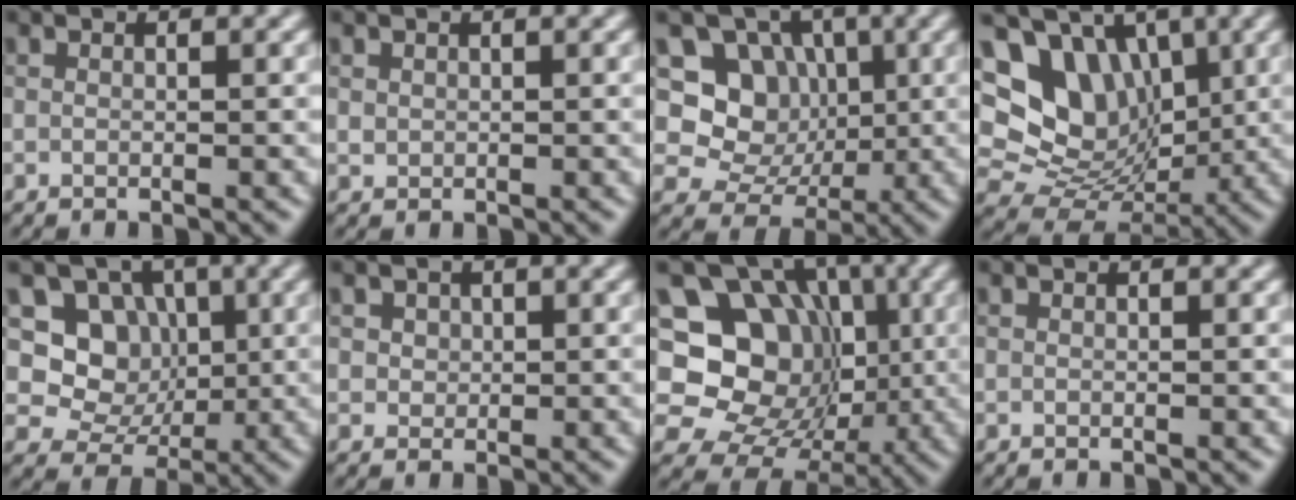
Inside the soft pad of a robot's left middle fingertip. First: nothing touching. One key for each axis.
{"total": 0.6, "fx": 0.3, "fy": 0.5, "fz": 0.1, "tx": 0.000, "ty": -0.003, "tz": 0.008}
{"total": 6.7, "fx": 1.6, "fy": 5.9, "fz": 2.7, "tx": -0.027, "ty": -0.002, "tz": 0.006}
{"total": 13.3, "fx": 4.5, "fy": 10.3, "fz": 7.1, "tx": -0.144, "ty": 0.039, "tz": 0.067}
{"total": 5.4, "fx": 1.2, "fy": 4.8, "fz": 2.3, "tx": -0.026, "ty": -0.005, "tz": 0.000}
{"total": 1.9, "fx": 0.9, "fy": 1.5, "fz": 0.7, "tx": -0.018, "ty": 0.001, "tz": 0.022}
{"total": 15.8, "fx": 1.3, "fy": 13.8, "fz": 7.6, "tx": -0.128, "ty": 0.043, "tz": 0.000}
{"total": 0.0}